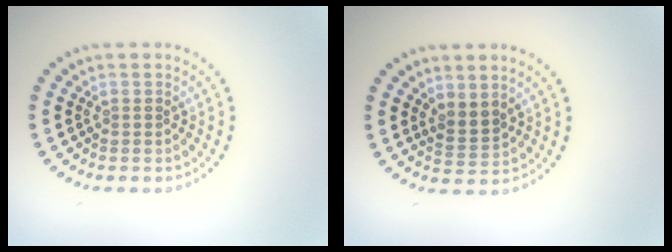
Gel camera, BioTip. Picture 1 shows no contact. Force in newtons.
{"total": 2.0, "press": 1.5, "slide": 1.2}